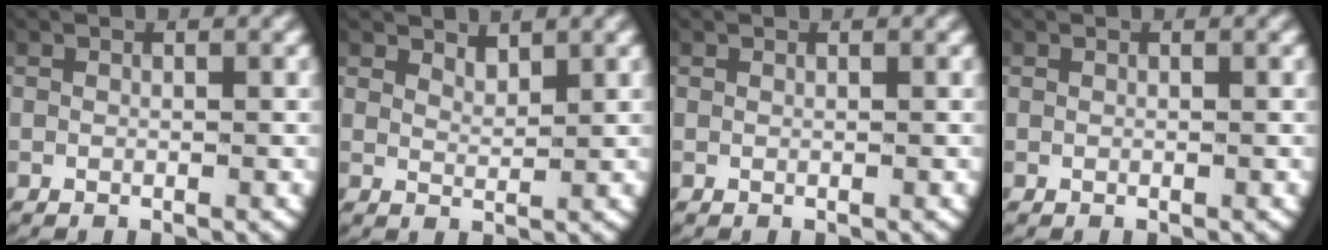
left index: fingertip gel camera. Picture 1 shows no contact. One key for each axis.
{"total": 1.6, "fx": 1.6, "fy": 0.2, "fz": 0.2, "tx": -0.008, "ty": -0.010, "tz": 0.032}
{"total": 0.0}
{"total": 0.0}